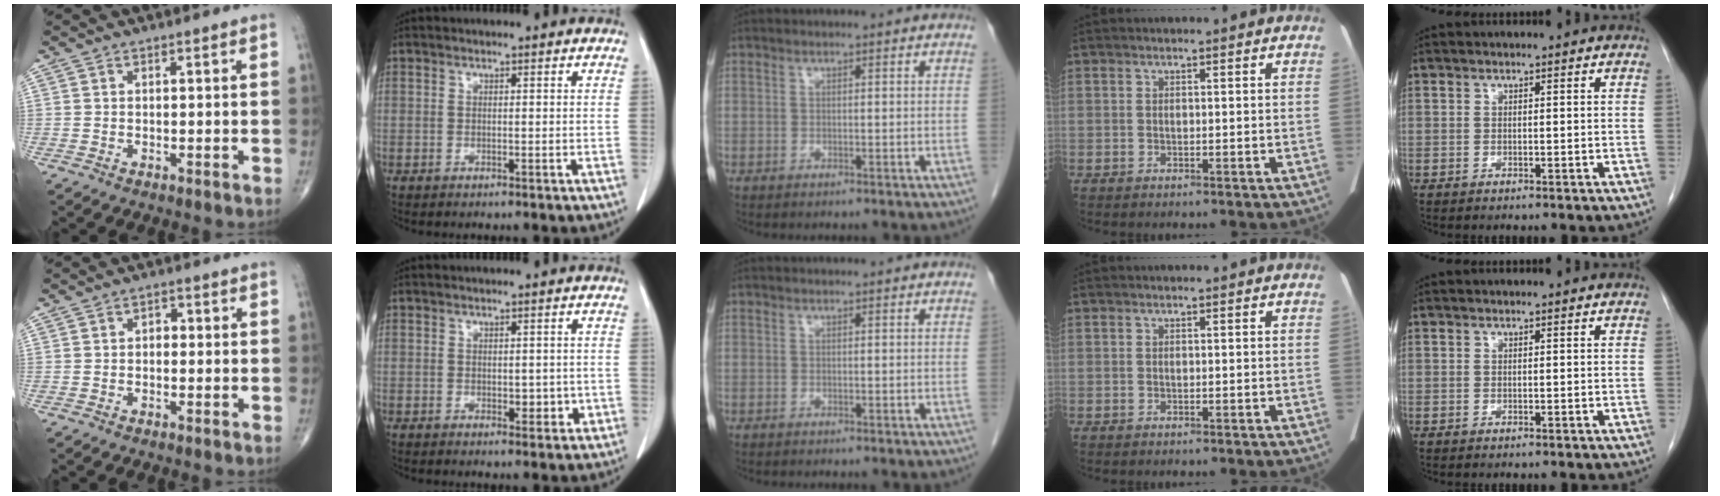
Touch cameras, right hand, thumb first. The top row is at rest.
{"thumb": {"total": 2.0, "force": [0.1, 1.4, 1.4], "torque": [-0.011, 0.008, -0.004]}, "index": {"total": 2.8, "force": [-0.4, 1.7, 2.2], "torque": [-0.019, 0.000, 0.002]}}